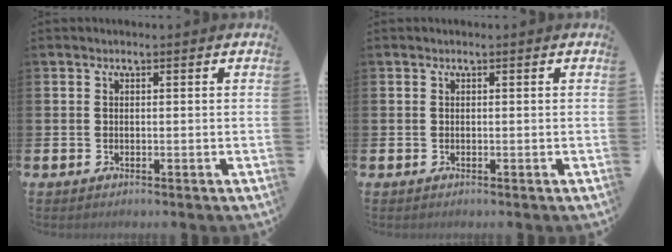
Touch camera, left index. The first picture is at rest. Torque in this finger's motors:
{"motor_torque": [0.00, 0.00, 0.00, 0.00]}